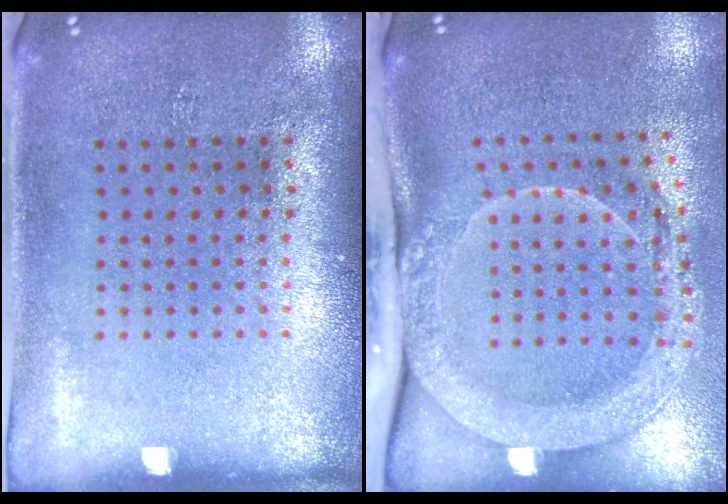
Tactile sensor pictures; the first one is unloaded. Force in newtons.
{"total": 2.1, "press": 2.0, "slide": 0.8}